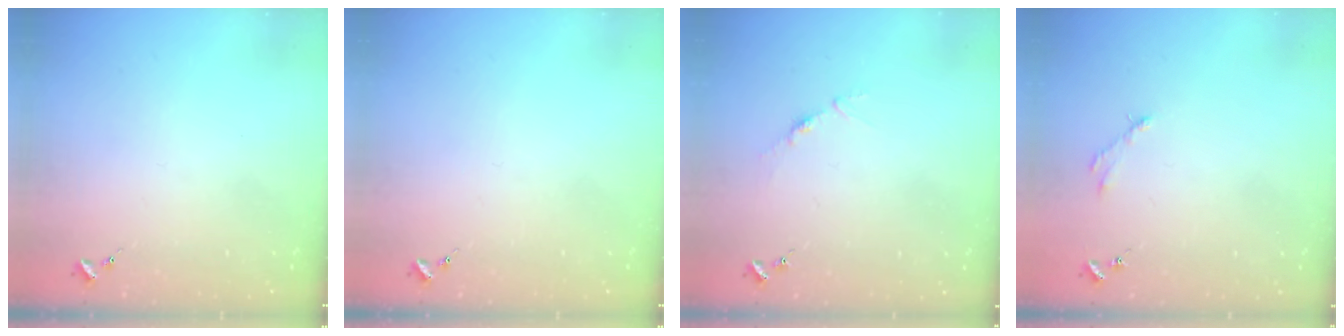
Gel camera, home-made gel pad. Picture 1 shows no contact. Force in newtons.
{"total": 0.0}
{"total": 3.4, "press": 3.4, "slide": 0.4}
{"total": 2.5, "press": 2.5, "slide": 0.3}